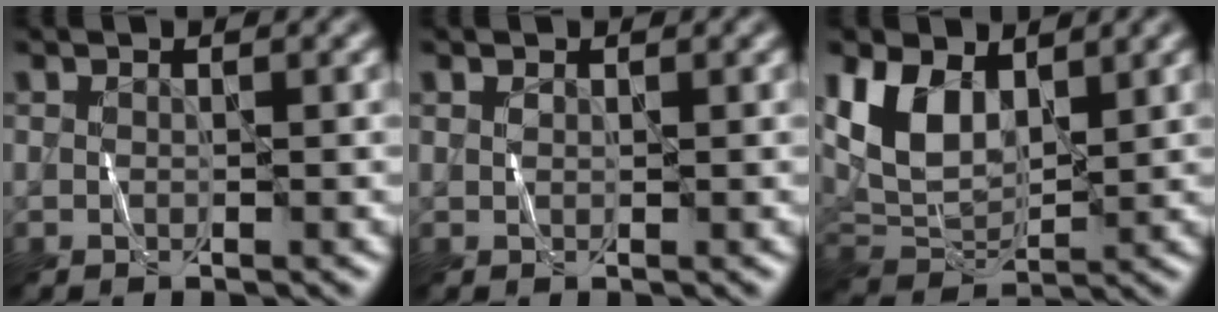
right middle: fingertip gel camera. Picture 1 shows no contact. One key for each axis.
{"total": 0.0}
{"total": 6.2, "fx": 2.7, "fy": 3.7, "fz": 4.1, "tx": -0.088, "ty": -0.006, "tz": 0.052}